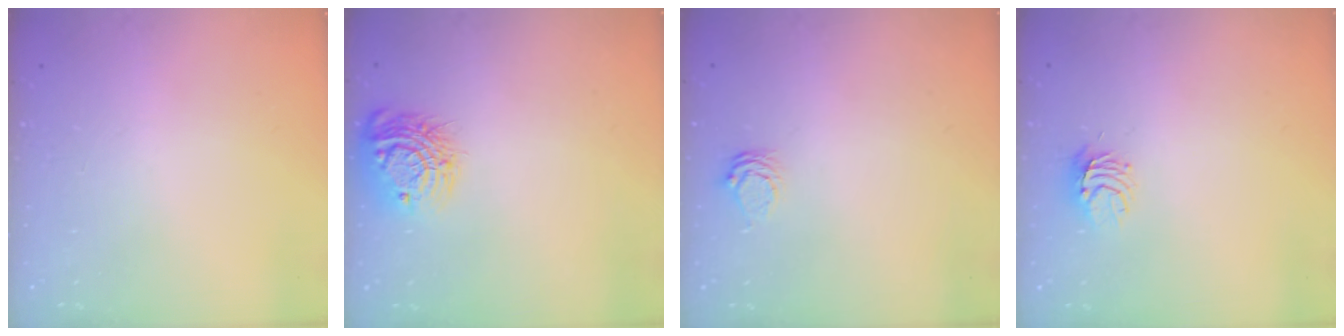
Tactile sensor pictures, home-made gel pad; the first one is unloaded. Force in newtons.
{"total": 12.3, "press": 12.3, "slide": 0.7}
{"total": 3.8, "press": 3.8, "slide": 0.3}
{"total": 5.4, "press": 5.4, "slide": 0.6}